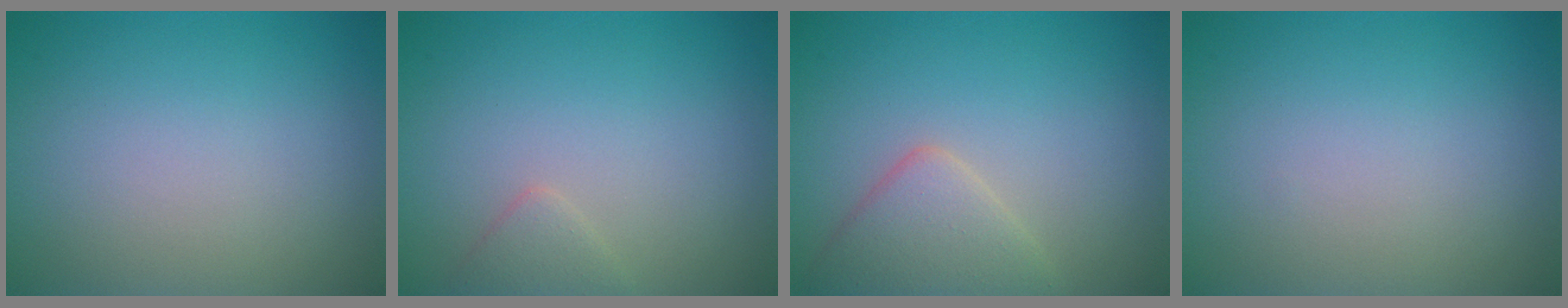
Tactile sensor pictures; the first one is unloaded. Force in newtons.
{"total": 1.3, "press": 1.3, "slide": 0.0}
{"total": 3.5, "press": 3.5, "slide": 0.1}
{"total": 0.0}